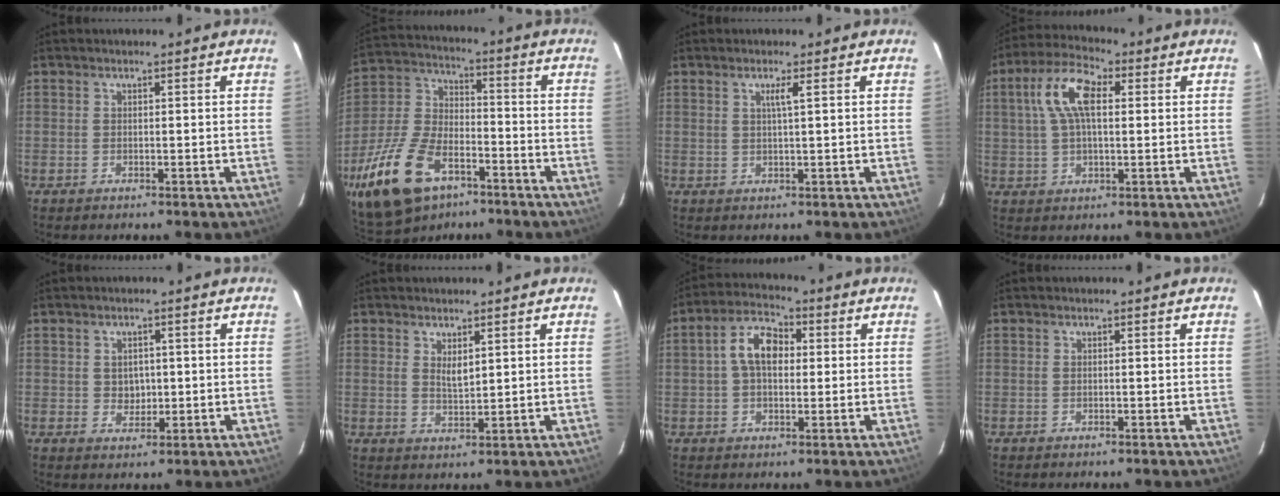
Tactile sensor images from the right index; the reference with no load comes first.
{"total": 21.2, "force": [-11.8, 11.6, 13.4], "torque": [-0.300, -0.006, -0.208]}
{"total": 1.7, "force": [0.5, -0.5, 1.5], "torque": [-0.030, -0.002, 0.010]}
{"total": 9.9, "force": [2.4, 4.4, 8.5], "torque": [-0.170, 0.025, 0.040]}
{"total": 3.1, "force": [0.2, 2.9, 1.2], "torque": [-0.017, 0.003, 0.007]}
{"total": 3.0, "force": [1.5, 1.2, 2.3], "torque": [-0.039, -0.005, 0.027]}
{"total": 7.8, "force": [1.0, 4.9, 6.0], "torque": [-0.112, 0.024, 0.015]}
{"total": 0.0}